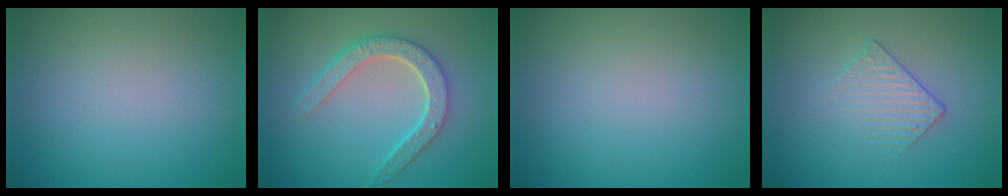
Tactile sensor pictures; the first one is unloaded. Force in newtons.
{"total": 4.7, "press": 3.7, "slide": 2.8}
{"total": 0.0}
{"total": 1.5, "press": 1.0, "slide": 1.1}